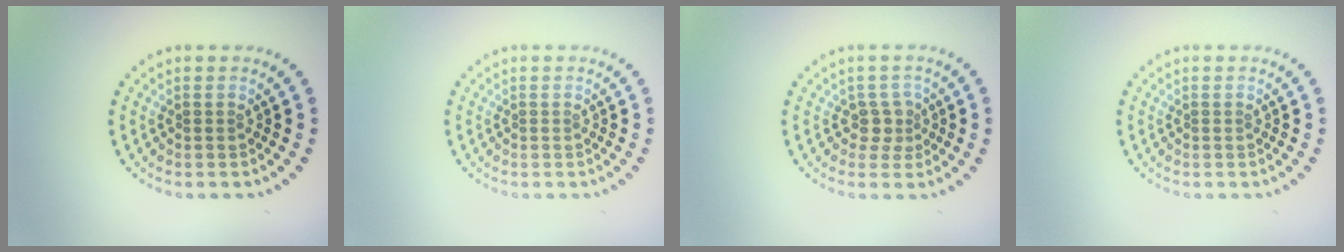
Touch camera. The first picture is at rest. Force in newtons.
{"total": 0.0}
{"total": 1.8, "press": 1.3, "slide": 1.2}
{"total": 0.0}